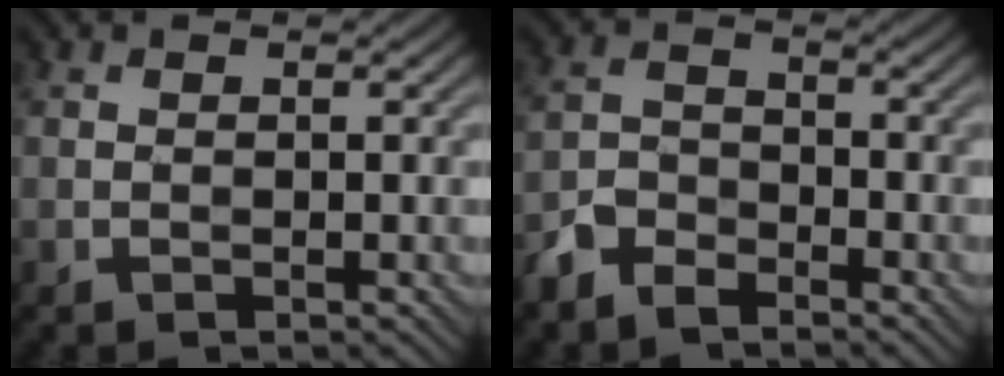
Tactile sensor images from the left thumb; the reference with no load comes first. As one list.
[{"total": 4.5, "force": [-3.6, 2.0, 1.7], "torque": [-0.034, -0.005, -0.083]}]